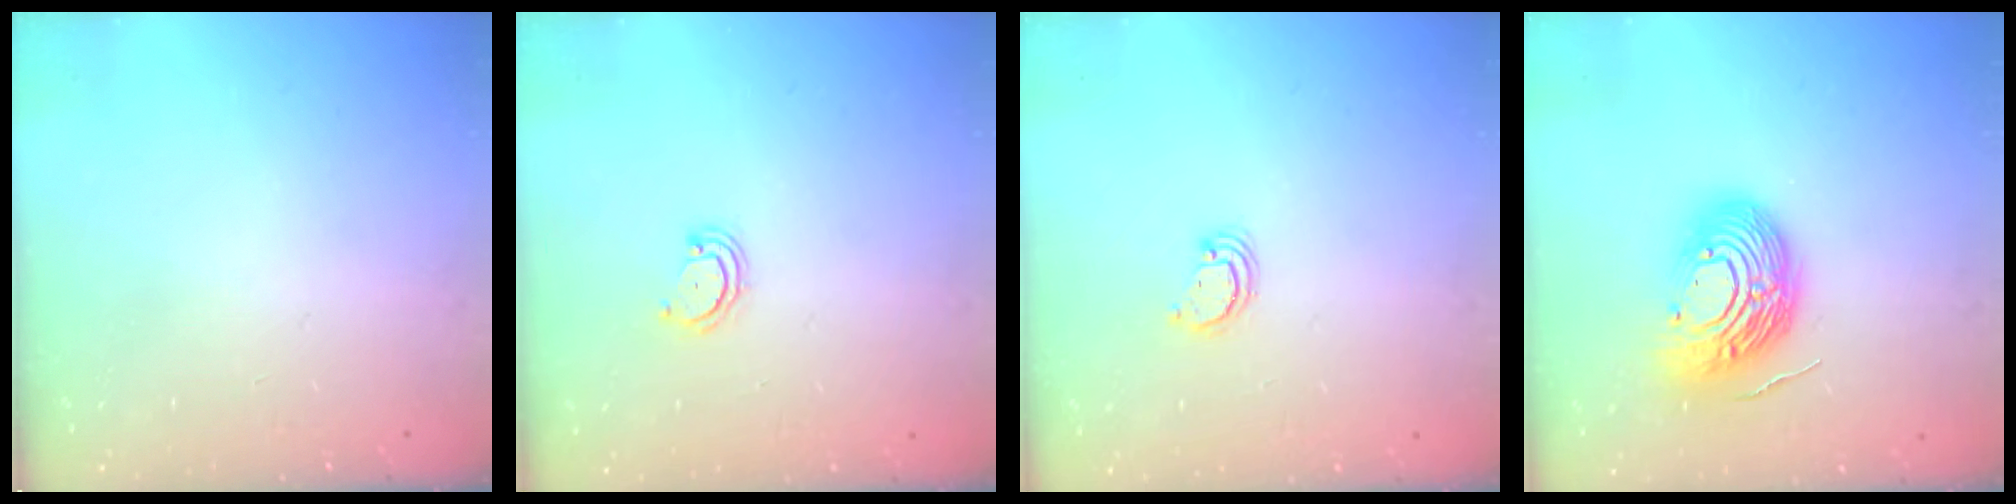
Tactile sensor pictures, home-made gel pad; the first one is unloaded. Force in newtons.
{"total": 3.1, "press": 3.0, "slide": 0.4}
{"total": 2.6, "press": 2.6, "slide": 0.2}
{"total": 15.3, "press": 15.1, "slide": 2.2}